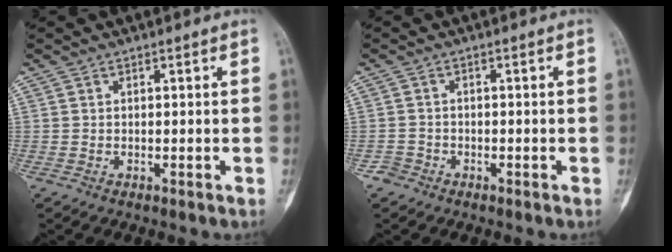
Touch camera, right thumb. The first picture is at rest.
{"total": 1.8, "force": [-1.2, 1.3, -0.2], "torque": [0.005, 0.006, -0.027]}